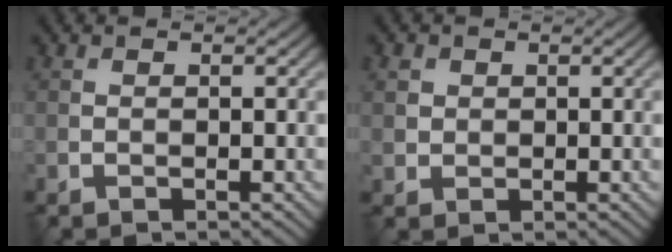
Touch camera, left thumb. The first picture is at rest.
{"total": 2.1, "force": [0.8, 1.9, 0.5], "torque": [-0.022, -0.008, 0.020]}